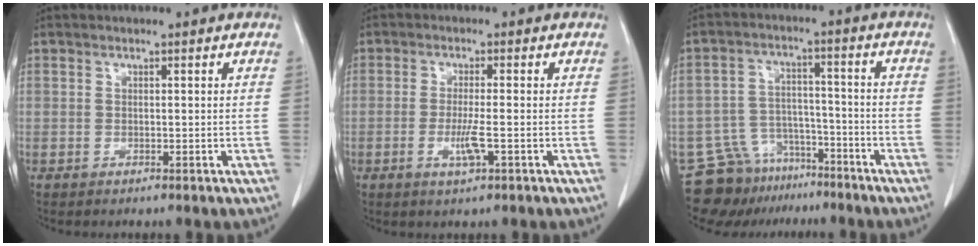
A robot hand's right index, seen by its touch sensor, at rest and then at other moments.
{"total": 3.7, "force": [-1.1, 0.2, 3.5], "torque": [-0.068, -0.007, -0.017]}
{"total": 9.9, "force": [-8.0, 5.8, 0.8], "torque": [-0.014, 0.039, -0.129]}